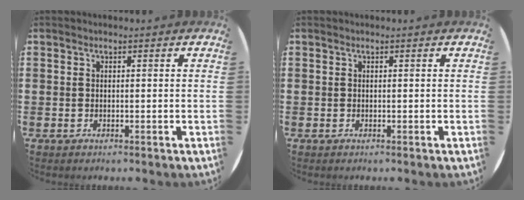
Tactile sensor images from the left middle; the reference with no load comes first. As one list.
[{"total": 0.0}]